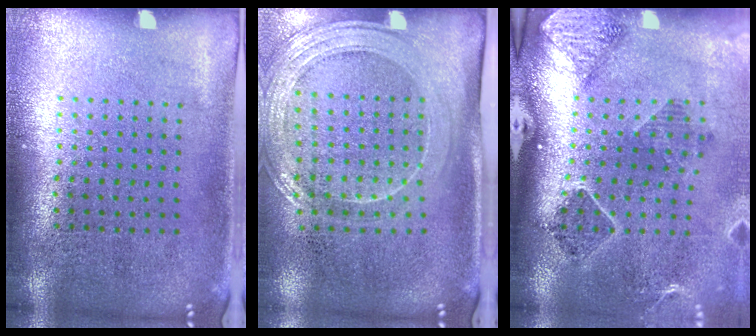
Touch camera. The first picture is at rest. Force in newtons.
{"total": 1.9, "press": 1.7, "slide": 0.9}
{"total": 1.7, "press": 1.6, "slide": 0.4}